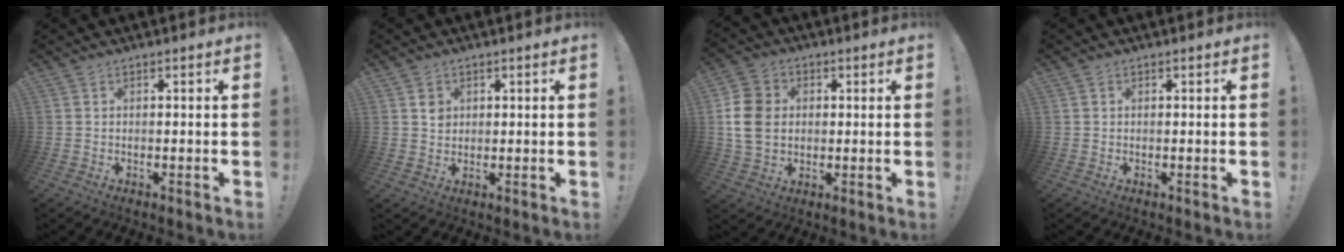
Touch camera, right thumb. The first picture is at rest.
{"total": 2.9, "force": [1.0, 2.5, 1.1], "torque": [0.000, -0.005, 0.014]}
{"total": 11.9, "force": [1.0, 9.6, 6.9], "torque": [-0.131, 0.010, 0.023]}
{"total": 0.0}